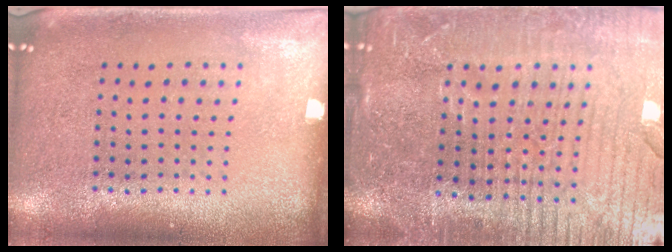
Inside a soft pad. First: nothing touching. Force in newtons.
{"total": 5.7, "press": 5.1, "slide": 2.6}